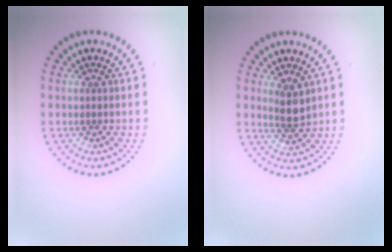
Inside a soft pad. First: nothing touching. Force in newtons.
{"total": 2.3, "press": 1.9, "slide": 1.2}